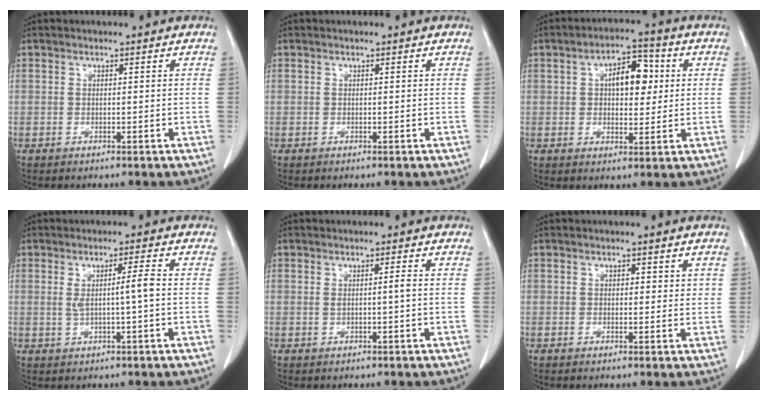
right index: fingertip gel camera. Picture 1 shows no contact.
{"total": 0.0}
{"total": 7.7, "force": [1.7, 3.8, 6.5], "torque": [-0.101, 0.020, 0.026]}
{"total": 3.6, "force": [0.1, -0.3, 3.6], "torque": [-0.066, 0.001, 0.006]}
{"total": 1.3, "force": [0.0, -0.1, 1.3], "torque": [-0.025, 0.000, 0.003]}
{"total": 1.6, "force": [0.6, 1.1, 1.0], "torque": [-0.005, 0.000, 0.006]}